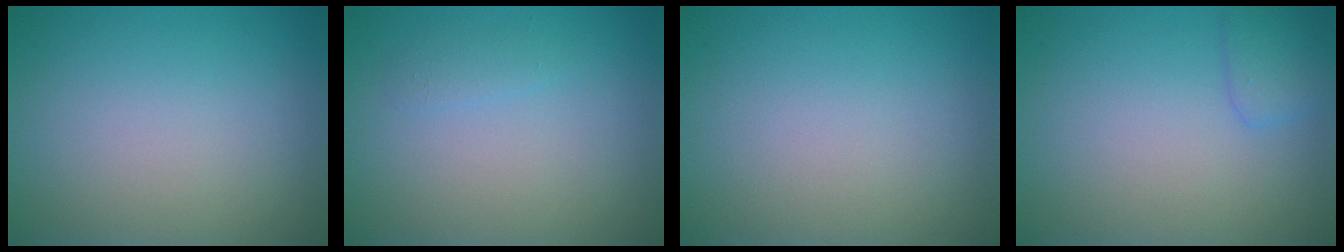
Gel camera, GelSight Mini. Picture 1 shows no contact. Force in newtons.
{"total": 0.9, "press": 0.9, "slide": 0.0}
{"total": 0.0}
{"total": 1.6, "press": 1.6, "slide": 0.1}